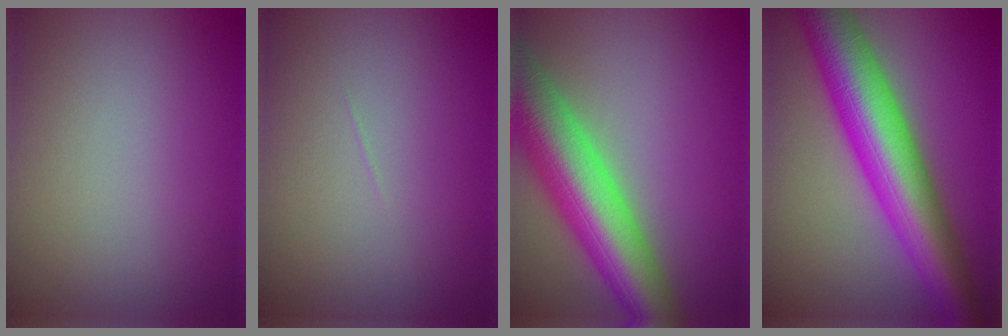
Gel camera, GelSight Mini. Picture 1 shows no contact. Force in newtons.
{"total": 0.0}
{"total": 12.0, "press": 12.0, "slide": 0.8}
{"total": 11.7, "press": 11.7, "slide": 0.0}